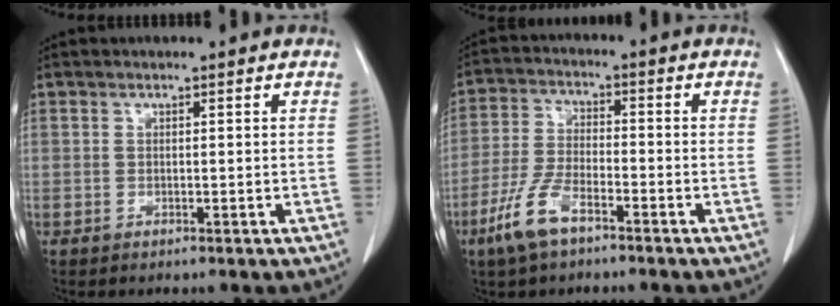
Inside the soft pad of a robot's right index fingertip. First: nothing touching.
{"total": 7.6, "force": [-4.9, 2.3, 5.4], "torque": [-0.123, -0.008, -0.096]}